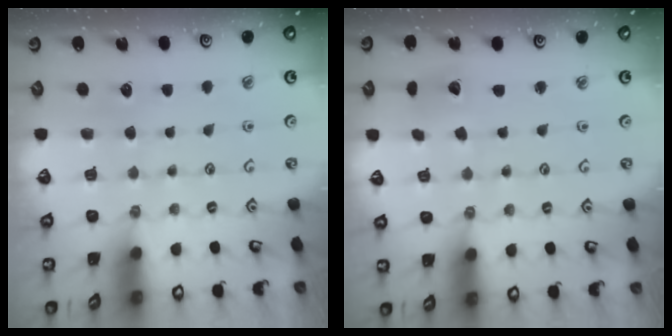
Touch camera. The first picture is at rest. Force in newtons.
{"total": 2.8, "press": 2.8, "slide": 0.3}